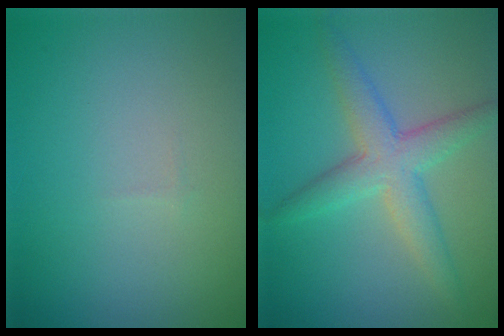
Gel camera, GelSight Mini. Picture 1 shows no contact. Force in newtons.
{"total": 4.2, "press": 4.2, "slide": 0.1}